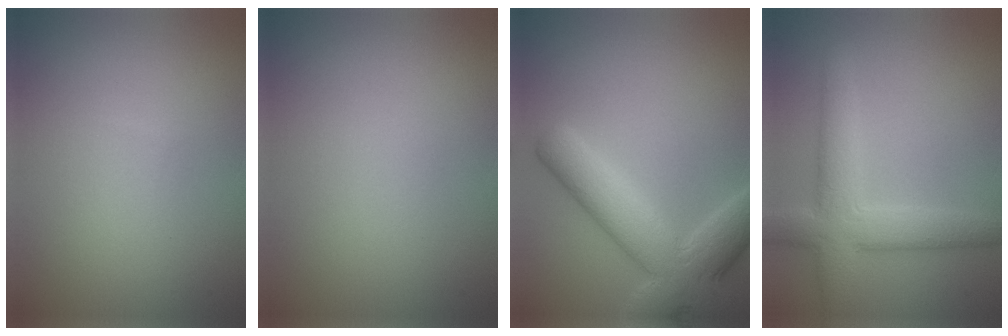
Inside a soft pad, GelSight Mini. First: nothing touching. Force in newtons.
{"total": 0.0}
{"total": 7.3, "press": 7.3, "slide": 0.3}
{"total": 5.8, "press": 5.8, "slide": 0.4}